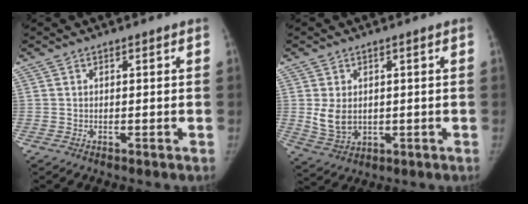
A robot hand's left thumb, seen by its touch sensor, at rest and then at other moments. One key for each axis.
{"total": 5.9, "fx": 0.3, "fy": 4.4, "fz": 3.9, "tx": -0.060, "ty": -0.010, "tz": 0.021}